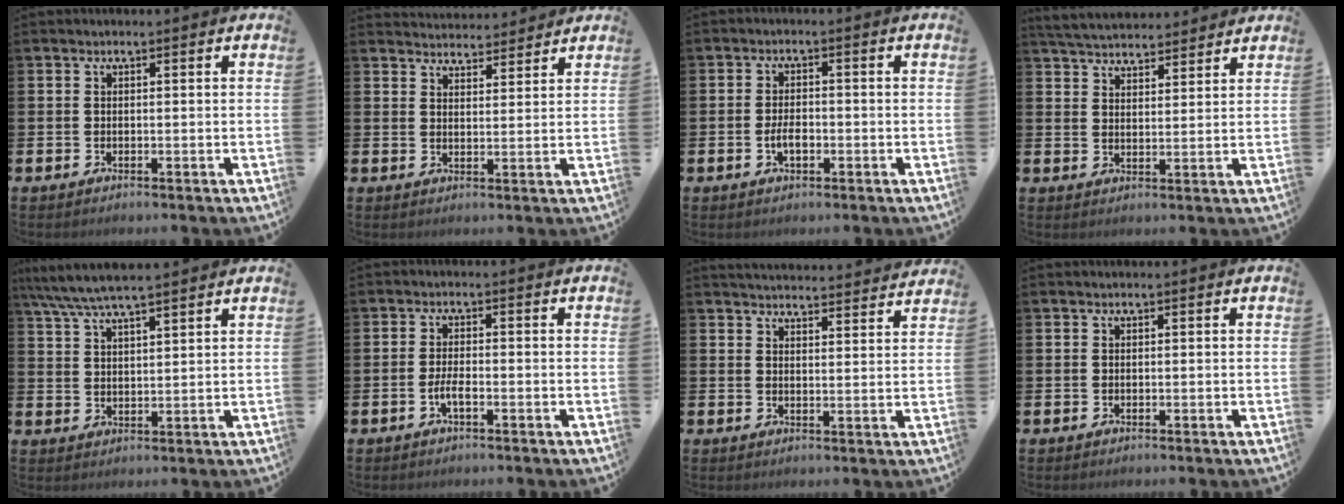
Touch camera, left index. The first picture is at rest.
{"total": 3.8, "force": [3.7, 0.6, -0.3], "torque": [0.003, -0.023, 0.067]}
{"total": 2.7, "force": [-0.7, 1.4, 2.2], "torque": [-0.037, 0.002, -0.016]}
{"total": 5.0, "force": [4.9, 0.9, 0.4], "torque": [-0.030, -0.023, 0.091]}
{"total": 6.1, "force": [5.6, 0.7, 2.5], "torque": [-0.070, -0.017, 0.101]}
{"total": 2.3, "force": [-1.0, 0.6, 1.9], "torque": [-0.038, 0.004, -0.019]}
{"total": 4.1, "force": [4.1, 0.1, 0.1], "torque": [-0.009, -0.030, 0.073]}
{"total": 0.0}